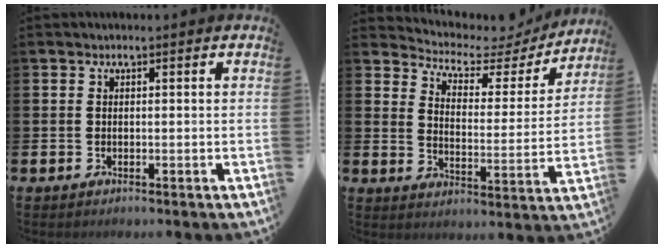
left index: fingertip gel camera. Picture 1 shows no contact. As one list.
[{"total": 4.2, "force": [3.7, 1.9, 0.5], "torque": [-0.027, -0.037, 0.052]}]